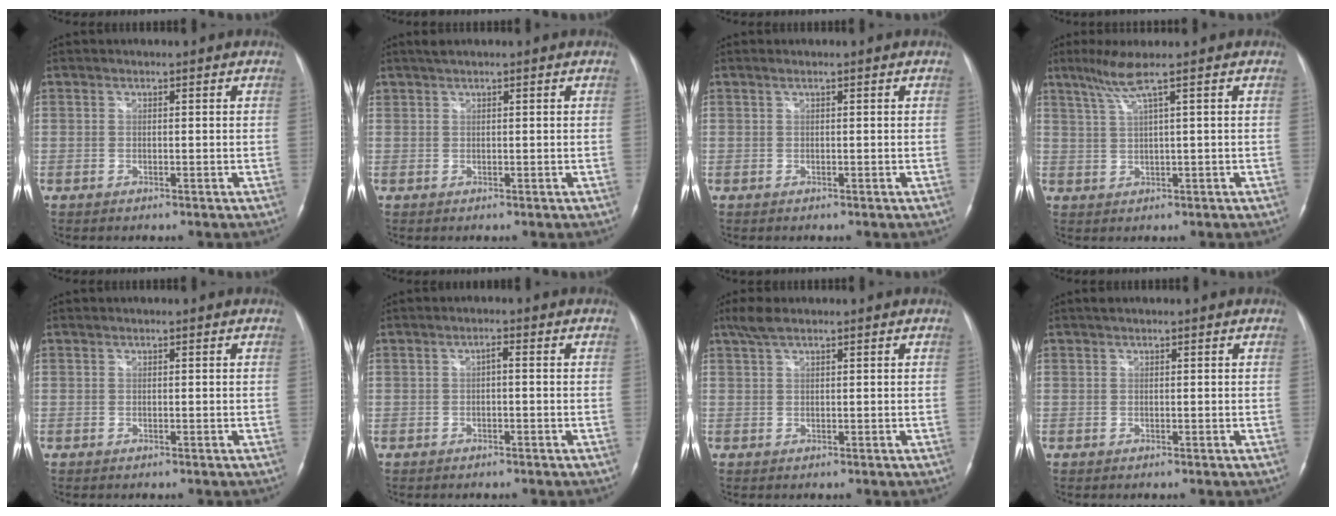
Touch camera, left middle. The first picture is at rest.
{"total": 1.2, "force": [1.0, 0.0, 0.6], "torque": [-0.017, 0.015, 0.024]}
{"total": 0.0}
{"total": 3.9, "force": [2.3, -1.1, 3.0], "torque": [-0.070, 0.004, 0.050]}
{"total": 0.0}
{"total": 1.1, "force": [-0.1, 0.2, 1.1], "torque": [-0.019, 0.003, -0.003]}
{"total": 2.8, "force": [2.1, 0.6, 1.8], "torque": [-0.046, 0.013, 0.045]}
{"total": 0.6, "force": [0.5, 0.1, 0.3], "torque": [-0.012, 0.015, 0.011]}